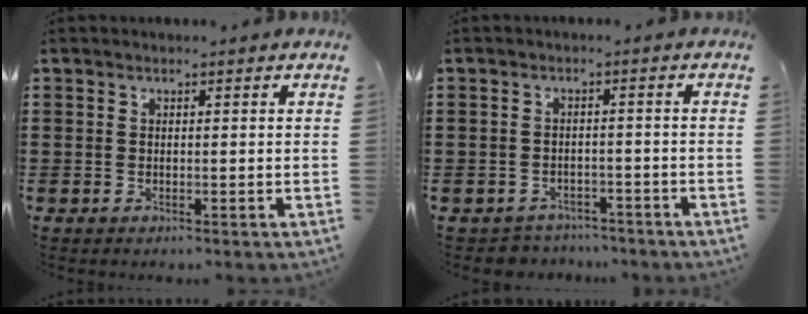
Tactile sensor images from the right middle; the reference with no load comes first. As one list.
[{"total": 2.4, "force": [-2.3, 0.5, -0.3], "torque": [-0.004, 0.001, -0.053]}]